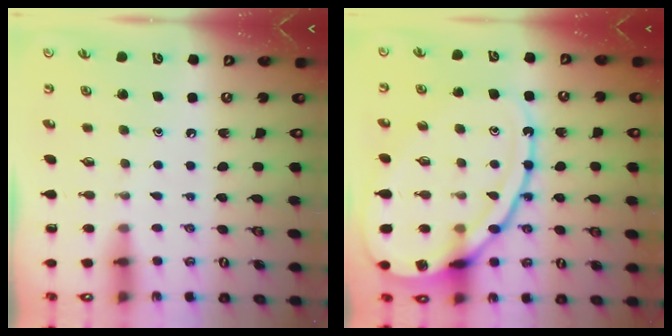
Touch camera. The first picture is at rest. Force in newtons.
{"total": 20.0, "press": 20.0, "slide": 1.8}